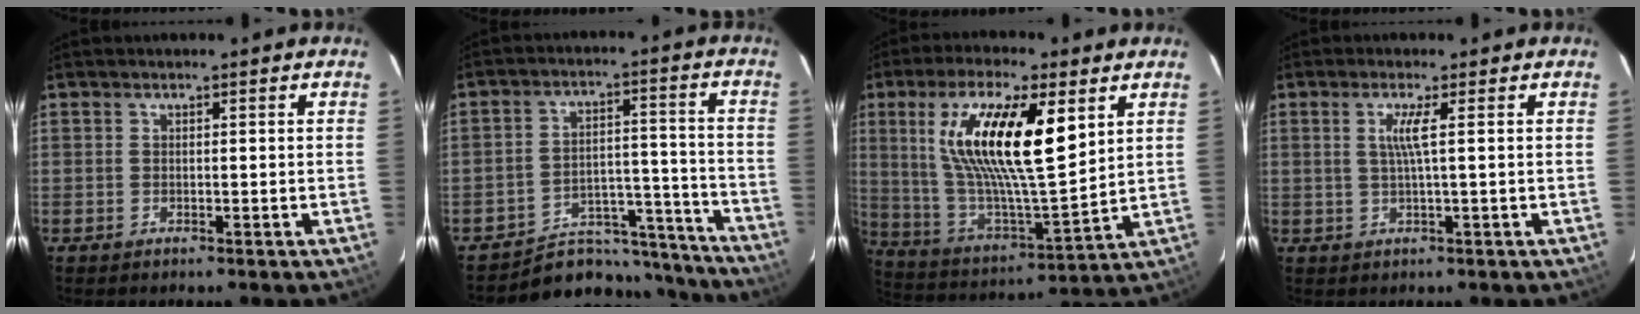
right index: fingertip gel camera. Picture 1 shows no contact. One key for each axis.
{"total": 15.8, "fx": -14.2, "fy": 6.6, "fz": 2.0, "tx": -0.031, "ty": 0.065, "tz": -0.187}
{"total": 21.9, "fx": 8.1, "fy": 6.0, "fz": 19.4, "tx": -0.358, "ty": 0.002, "tz": 0.152}
{"total": 3.1, "fx": 0.6, "fy": -0.7, "fz": 2.9, "tx": -0.055, "ty": -0.002, "tz": 0.013}